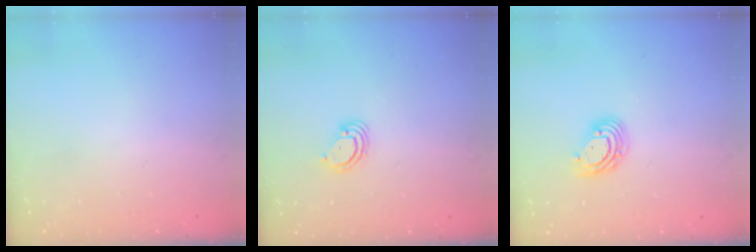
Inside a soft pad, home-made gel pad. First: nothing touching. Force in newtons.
{"total": 3.2, "press": 3.2, "slide": 0.2}
{"total": 8.0, "press": 7.8, "slide": 1.5}